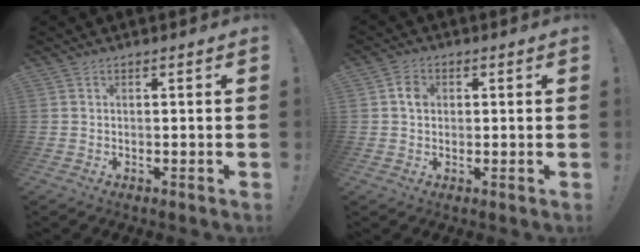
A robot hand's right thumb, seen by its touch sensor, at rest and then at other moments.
{"total": 4.1, "force": [0.5, 3.4, 2.1], "torque": [-0.024, 0.003, 0.006]}